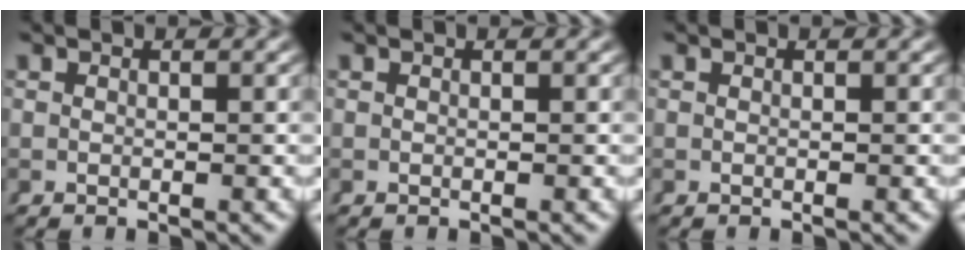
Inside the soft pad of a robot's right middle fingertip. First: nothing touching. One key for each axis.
{"total": 0.0}
{"total": 0.0}